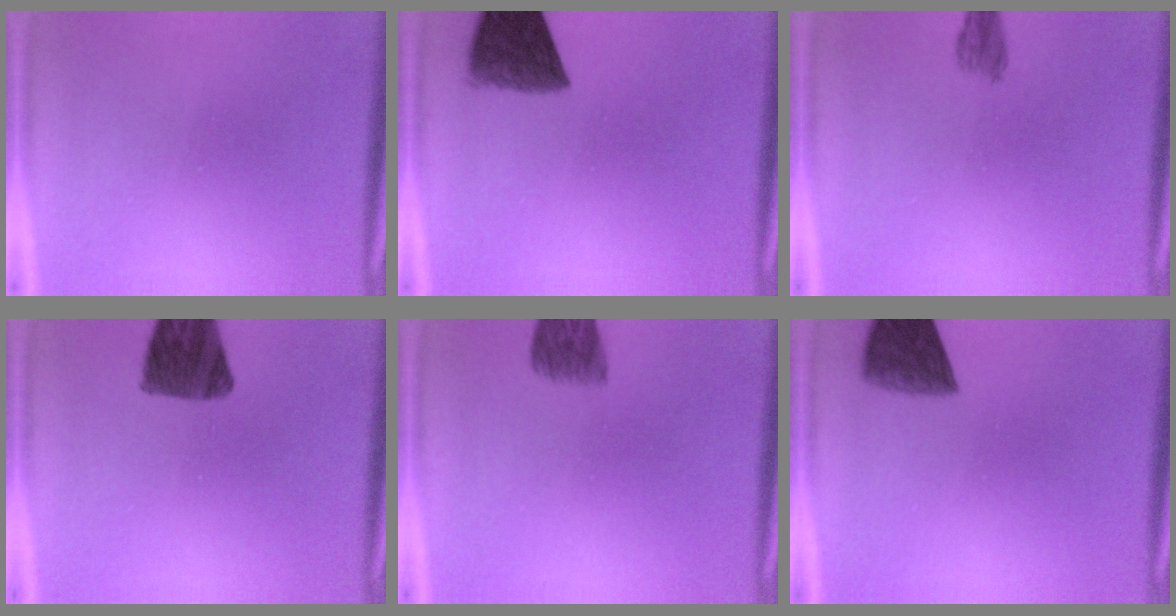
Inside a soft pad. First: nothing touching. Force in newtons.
{"total": 9.1}
{"total": 1.6}
{"total": 8.6}
{"total": 5.4}
{"total": 7.6}